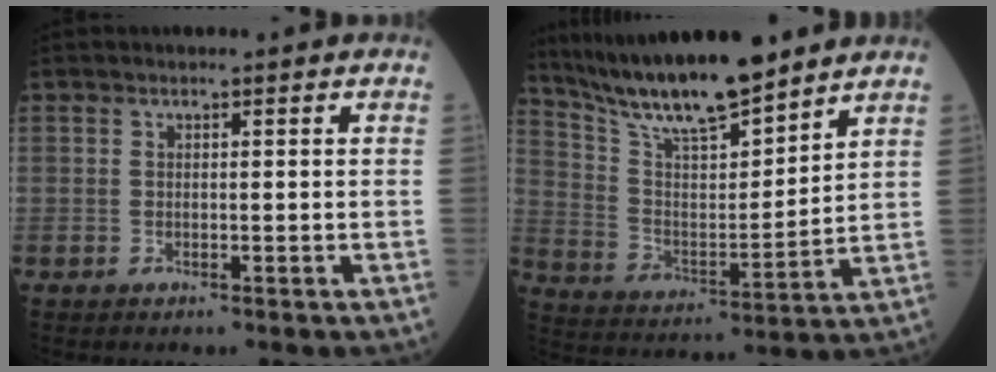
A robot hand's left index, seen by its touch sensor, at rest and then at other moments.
{"total": 15.9, "force": [13.5, 2.0, 8.1], "torque": [-0.152, -0.001, 0.251]}